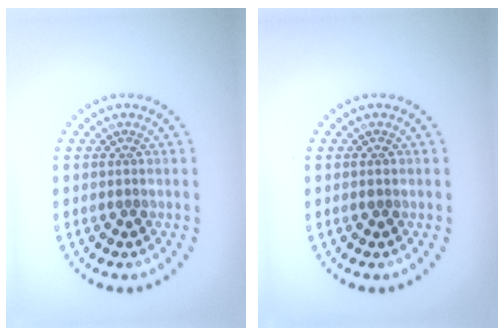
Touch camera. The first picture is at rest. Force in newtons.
{"total": 0.6, "press": 0.6, "slide": 0.1}